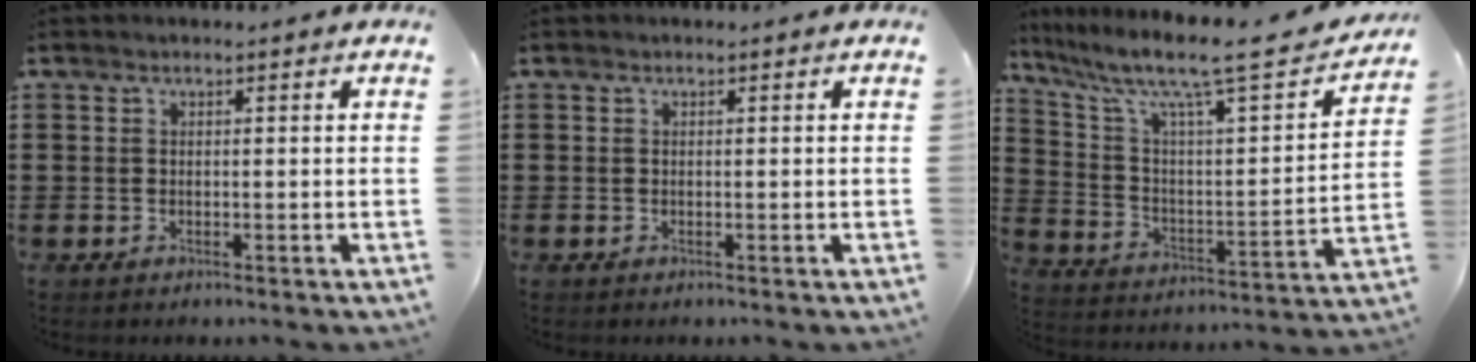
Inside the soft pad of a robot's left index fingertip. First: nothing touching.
{"total": 0.0}
{"total": 10.7, "force": [8.2, 1.4, 6.8], "torque": [-0.155, -0.054, 0.128]}